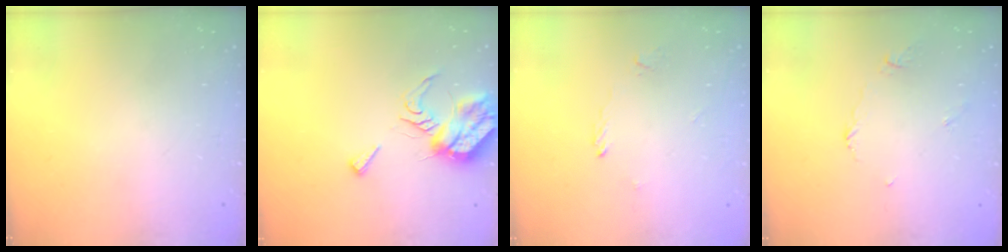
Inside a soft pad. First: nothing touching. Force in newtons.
{"total": 9.2, "press": 9.2, "slide": 0.3}
{"total": 1.9, "press": 1.9, "slide": 0.2}
{"total": 4.0, "press": 4.0, "slide": 0.7}